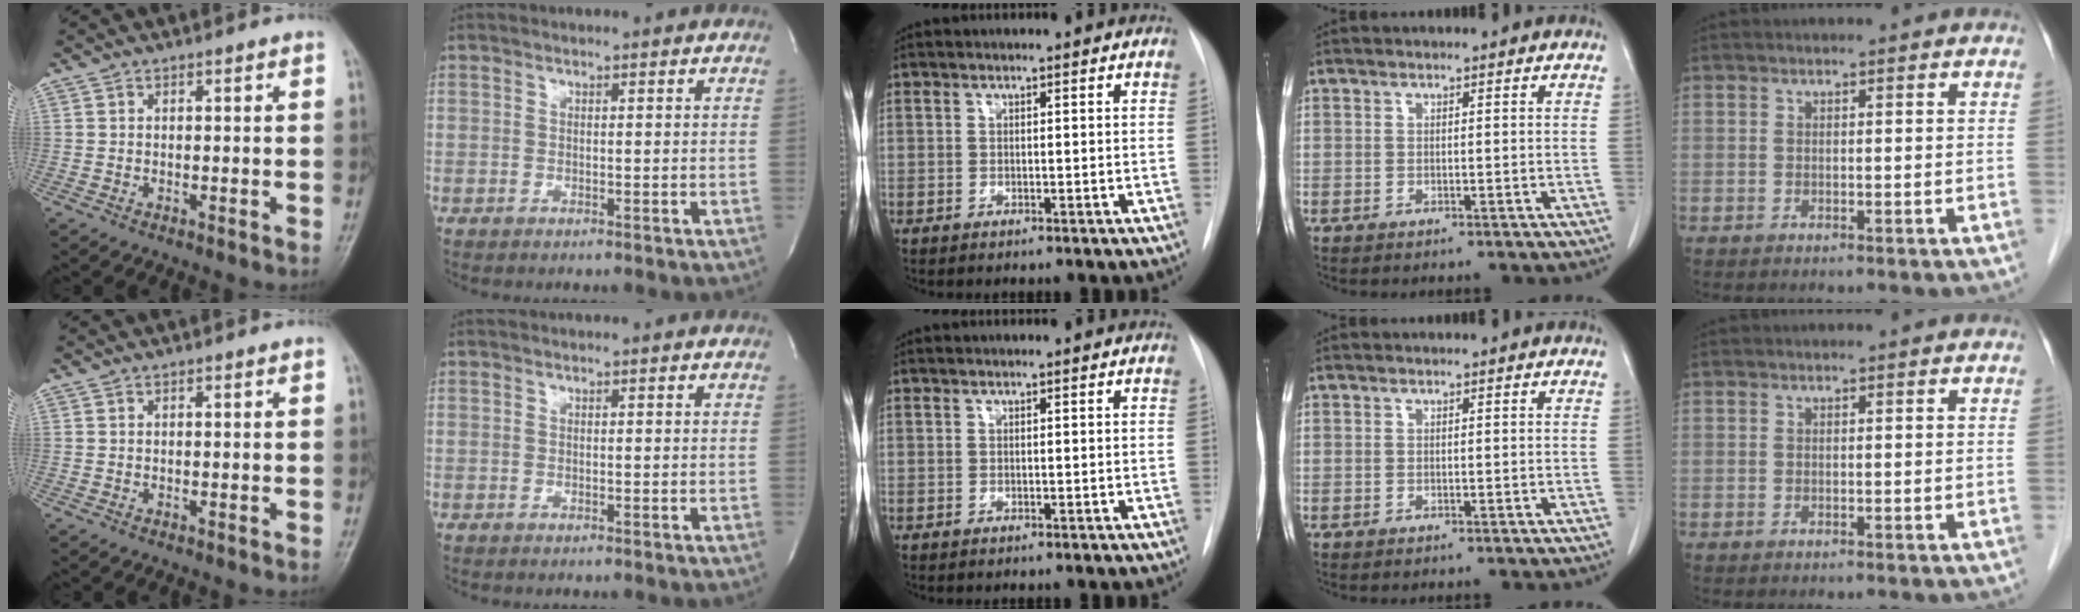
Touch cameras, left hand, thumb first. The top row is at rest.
{}